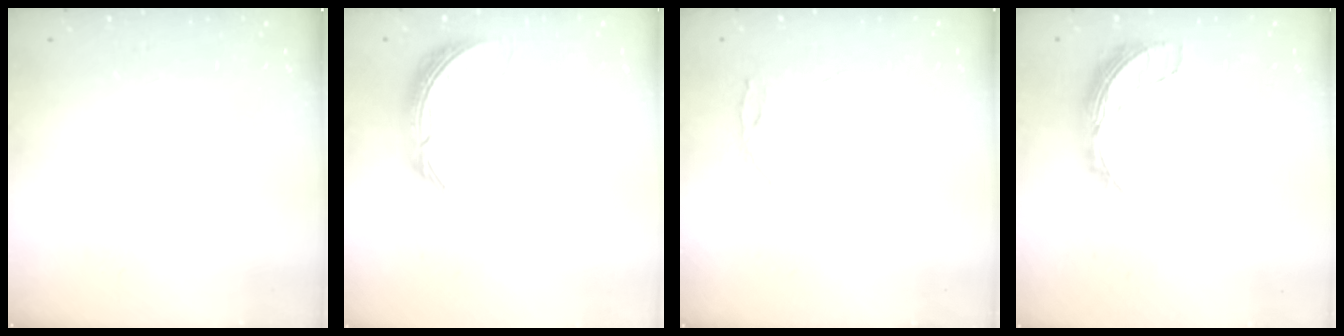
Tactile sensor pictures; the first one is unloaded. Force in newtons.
{"total": 7.7, "press": 7.6, "slide": 0.7}
{"total": 4.9, "press": 4.8, "slide": 0.5}
{"total": 7.9, "press": 7.9, "slide": 0.6}